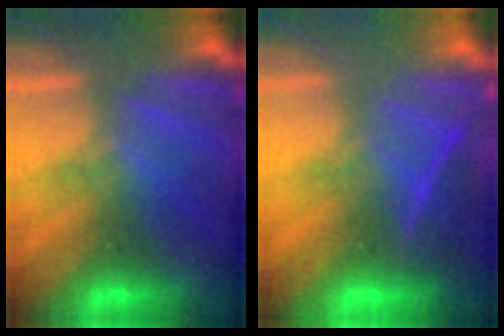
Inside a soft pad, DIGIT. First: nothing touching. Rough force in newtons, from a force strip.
{"total": 1.8}